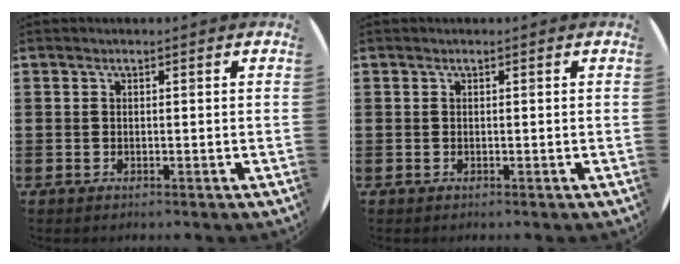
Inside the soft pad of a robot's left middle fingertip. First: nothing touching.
{"total": 0.0}